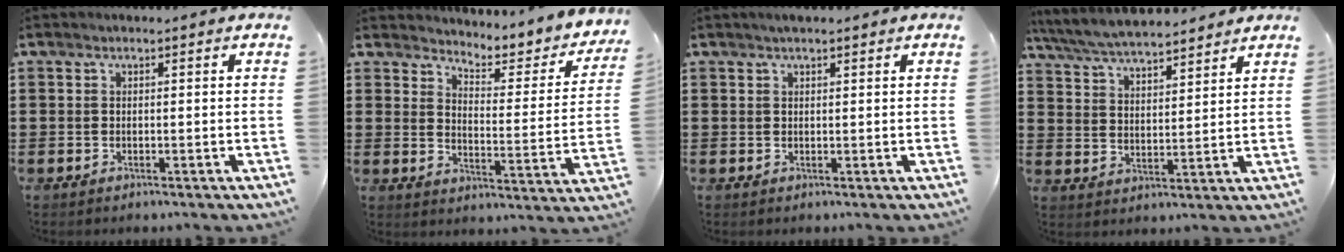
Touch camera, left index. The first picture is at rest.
{"total": 3.6, "force": [3.5, 0.2, 1.0], "torque": [-0.038, -0.035, 0.049]}
{"total": 1.2, "force": [0.9, 0.2, 0.7], "torque": [-0.014, 0.002, 0.017]}
{"total": 6.1, "force": [5.9, 0.6, 1.6], "torque": [-0.055, -0.026, 0.106]}